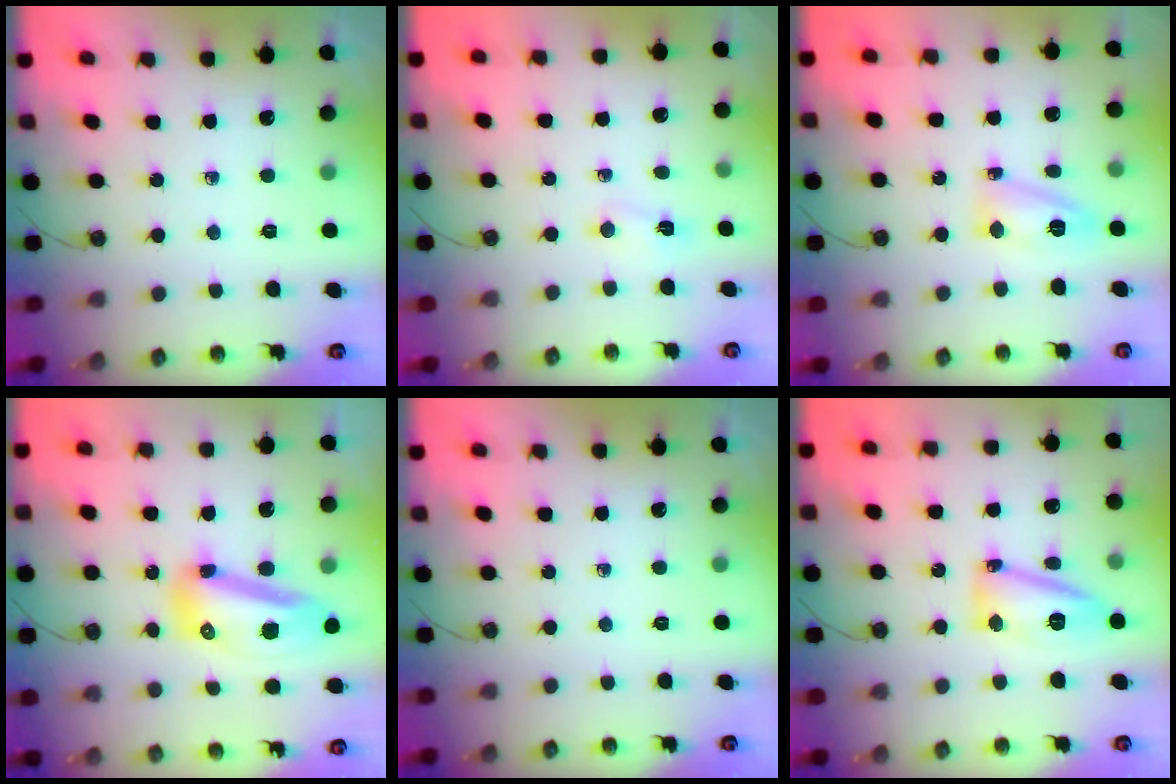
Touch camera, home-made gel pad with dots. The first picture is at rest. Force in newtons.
{"total": 2.5, "press": 2.4, "slide": 0.6}
{"total": 10.2, "press": 10.2, "slide": 0.7}
{"total": 14.7, "press": 14.4, "slide": 3.3}
{"total": 0.0}
{"total": 14.2, "press": 14.1, "slide": 1.4}